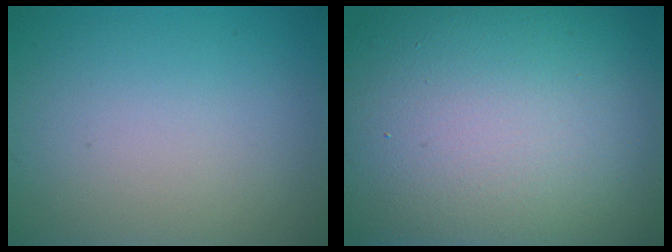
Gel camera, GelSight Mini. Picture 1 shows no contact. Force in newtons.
{"total": 18.9, "press": 18.8, "slide": 1.2}